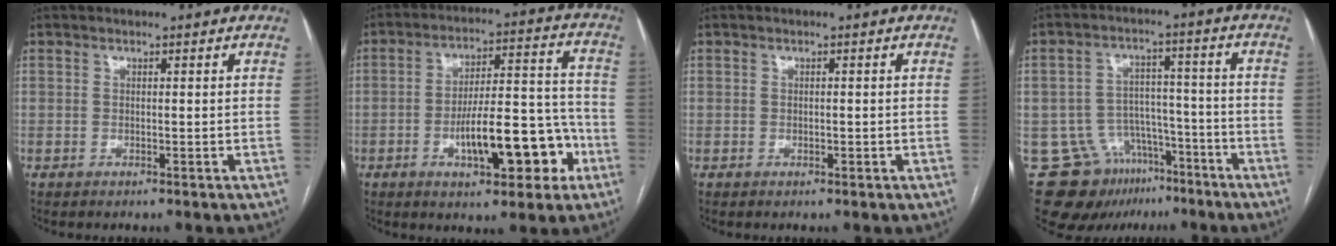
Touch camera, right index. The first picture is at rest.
{"total": 13.7, "force": [-5.1, 4.4, 11.9], "torque": [-0.183, 0.032, -0.068]}
{"total": 0.5, "force": [-0.1, 0.4, 0.4], "torque": [-0.006, 0.000, 0.001]}
{"total": 12.0, "force": [-7.8, 8.5, 3.5], "torque": [-0.054, 0.050, -0.112]}